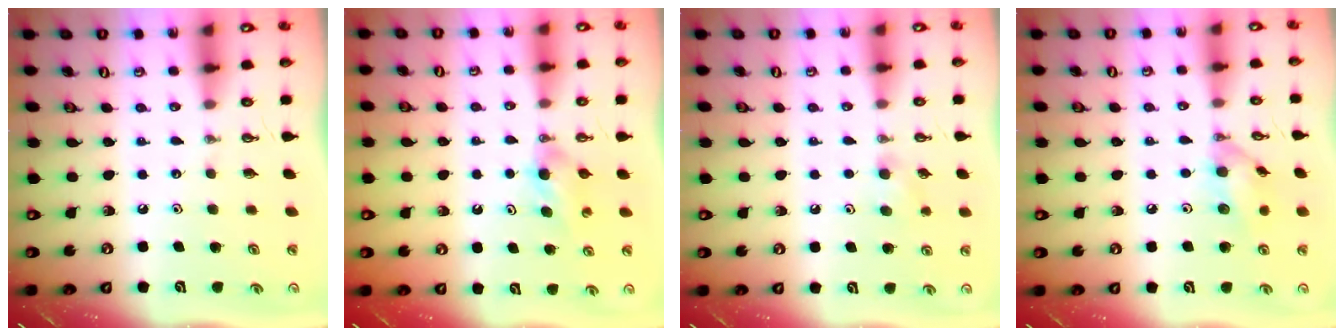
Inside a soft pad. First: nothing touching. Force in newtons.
{"total": 4.2, "press": 4.2, "slide": 0.7}
{"total": 6.7, "press": 6.0, "slide": 2.8}
{"total": 10.3, "press": 10.3, "slide": 0.4}